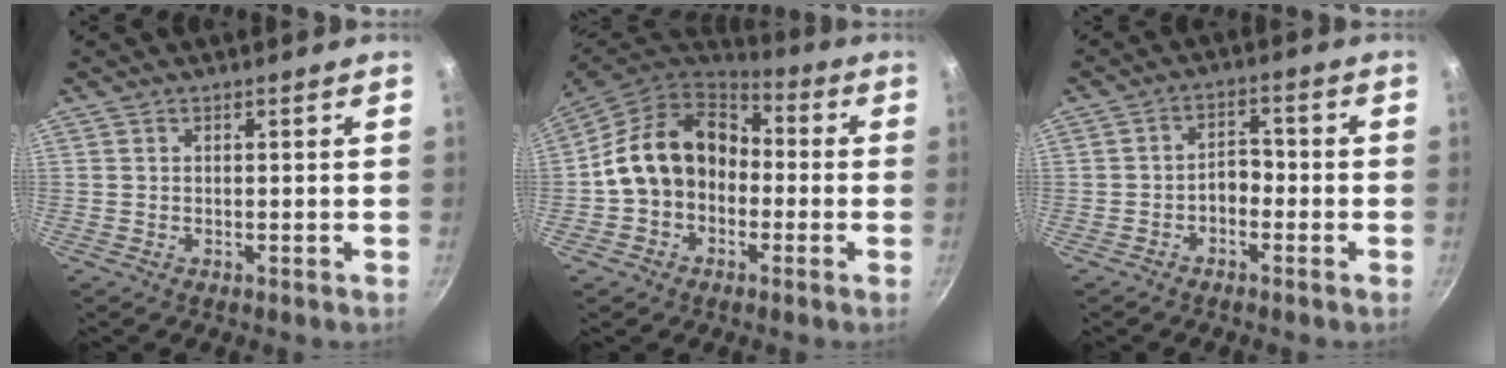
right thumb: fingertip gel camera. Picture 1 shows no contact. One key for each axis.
{"total": 15.2, "fx": -0.9, "fy": 12.2, "fz": 9.1, "tx": -0.127, "ty": 0.052, "tz": -0.029}
{"total": 3.6, "fx": -1.7, "fy": 2.3, "fz": 2.2, "tx": -0.016, "ty": 0.026, "tz": -0.032}